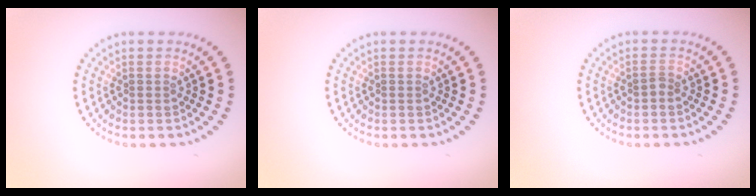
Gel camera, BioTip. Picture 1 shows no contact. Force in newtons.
{"total": 0.0}
{"total": 0.7, "press": 0.6, "slide": 0.4}